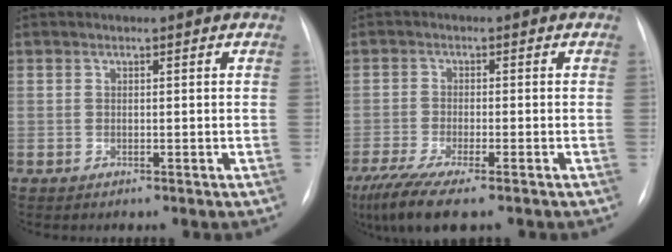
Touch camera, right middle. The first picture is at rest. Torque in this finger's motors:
{"motor_torque": [1.12, -1.02, 0.15, 0.08]}